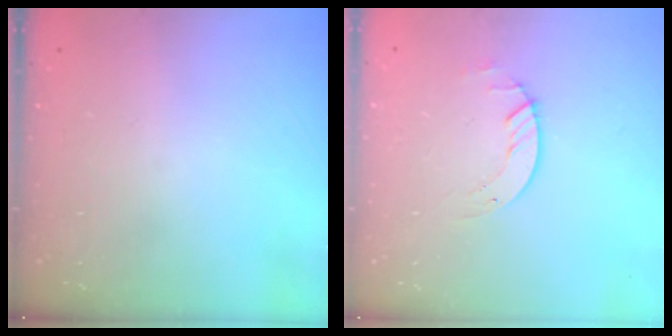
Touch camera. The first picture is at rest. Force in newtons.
{"total": 2.0, "press": 2.0, "slide": 0.2}